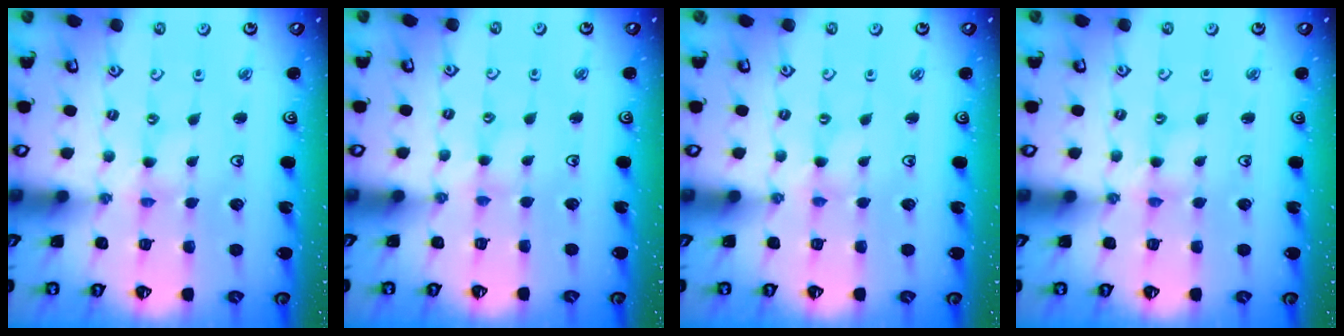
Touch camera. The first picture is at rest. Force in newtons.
{"total": 1.3, "press": 1.2, "slide": 0.3}
{"total": 0.0}
{"total": 1.4, "press": 1.4, "slide": 0.2}